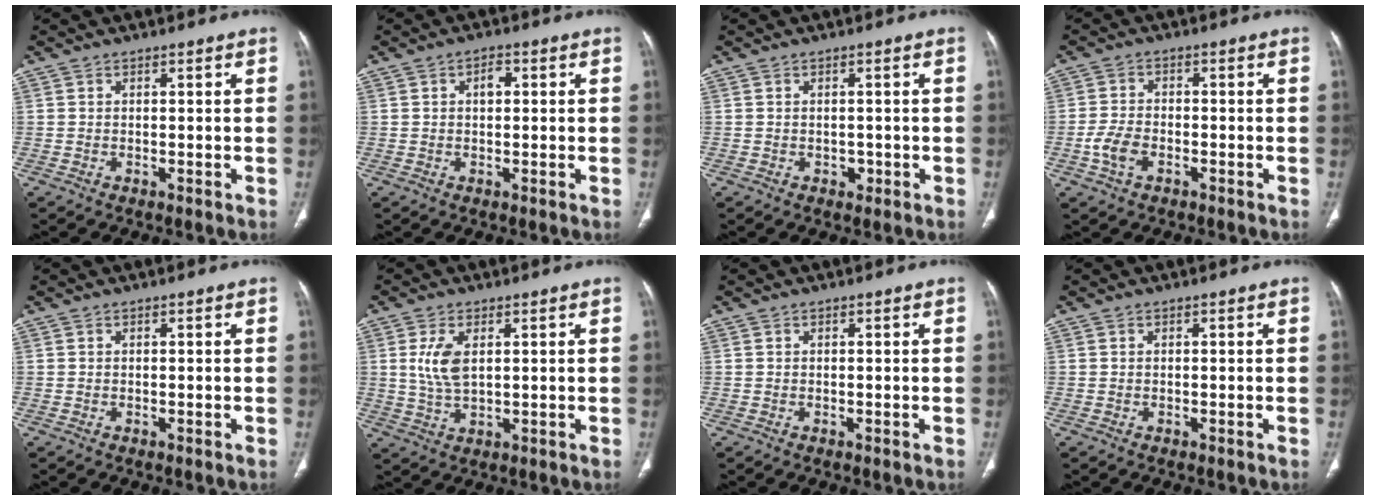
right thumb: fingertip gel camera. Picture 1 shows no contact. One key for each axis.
{"total": 2.3, "fx": 0.5, "fy": 1.4, "fz": 1.8, "tx": -0.025, "ty": 0.007, "tz": 0.007}
{"total": 1.3, "fx": -0.5, "fy": 1.0, "fz": 0.6, "tx": -0.002, "ty": 0.003, "tz": -0.005}
{"total": 4.7, "fx": -2.0, "fy": 2.8, "fz": 3.2, "tx": -0.067, "ty": 0.013, "tz": -0.040}
{"total": 0.0}
{"total": 6.1, "fx": 1.5, "fy": 3.0, "fz": 5.1, "tx": -0.107, "ty": -0.007, "tz": 0.035}
{"total": 0.0}
{"total": 0.0}